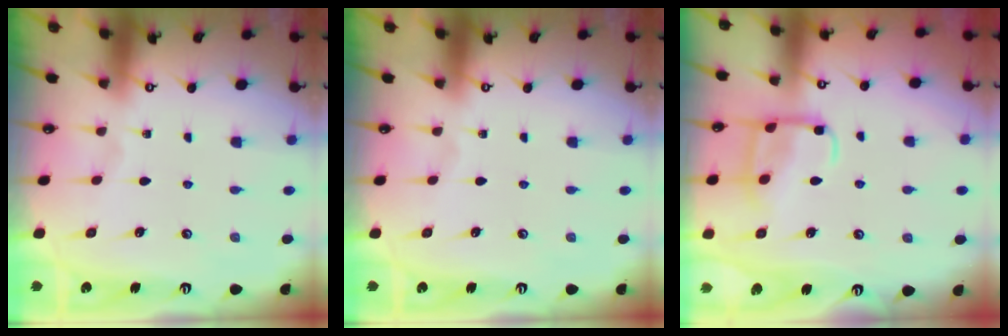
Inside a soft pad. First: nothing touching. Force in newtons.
{"total": 0.0}
{"total": 9.9, "press": 9.9, "slide": 0.4}